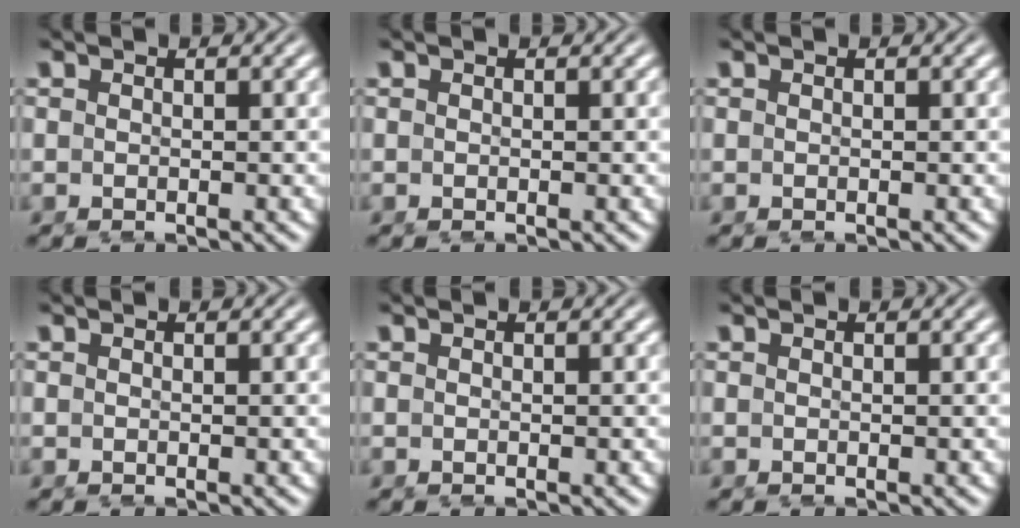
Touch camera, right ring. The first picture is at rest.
{"total": 0.0}
{"total": 0.0}
{"total": 0.0}
{"total": 0.0}
{"total": 0.0}